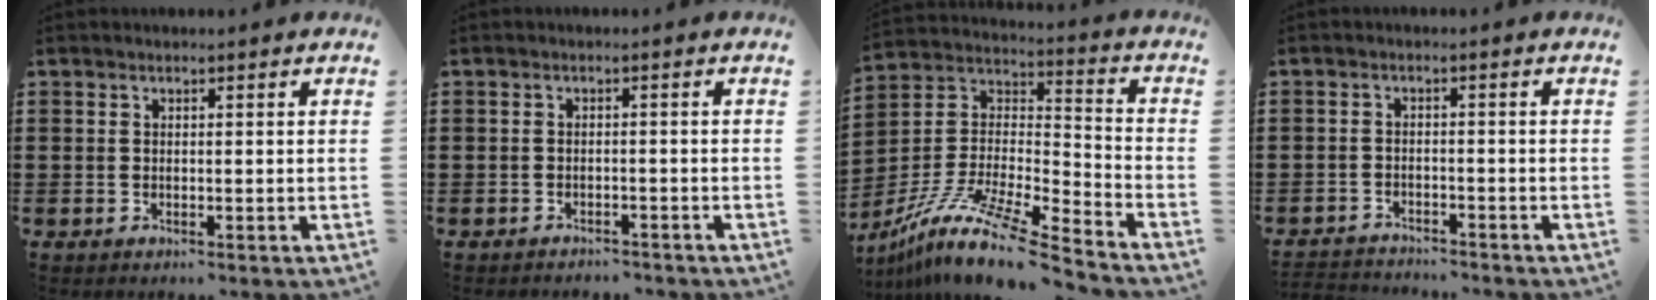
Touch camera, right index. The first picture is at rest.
{"total": 1.4, "force": [-1.3, 0.2, 0.0], "torque": [-0.006, 0.001, -0.029]}
{"total": 12.8, "force": [-10.3, 0.7, 7.5], "torque": [-0.149, 0.005, -0.202]}
{"total": 2.3, "force": [-2.3, 0.1, -0.2], "torque": [-0.004, 0.000, -0.050]}